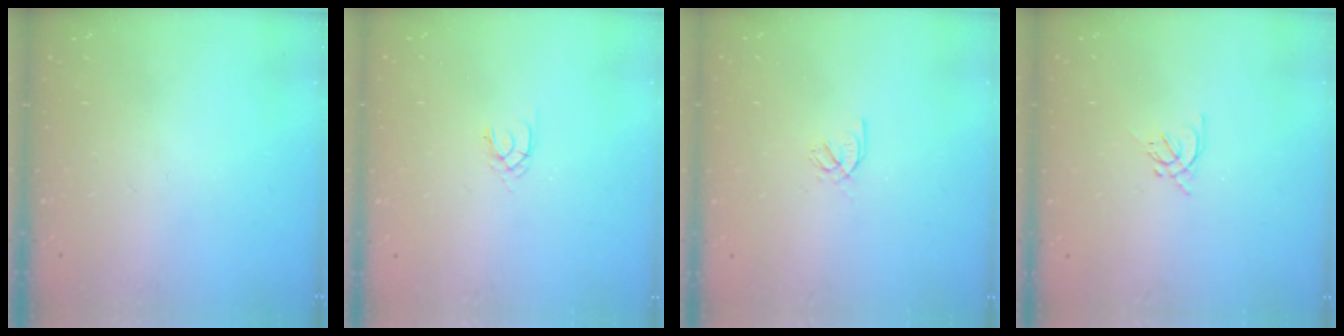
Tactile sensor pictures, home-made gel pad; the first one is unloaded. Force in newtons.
{"total": 1.3, "press": 1.2, "slide": 0.3}
{"total": 2.2, "press": 2.2, "slide": 0.0}
{"total": 2.0, "press": 1.9, "slide": 0.5}